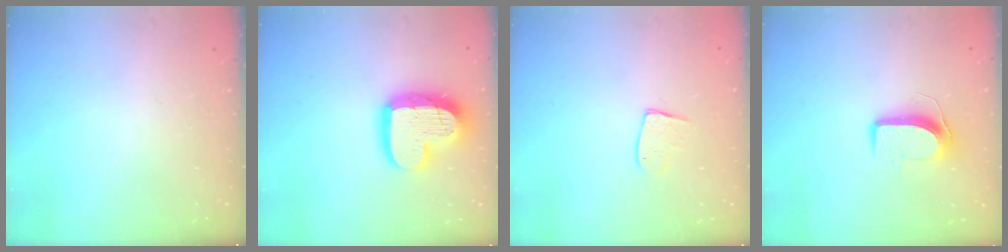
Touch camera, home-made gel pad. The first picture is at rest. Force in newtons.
{"total": 16.9, "press": 16.9, "slide": 1.4}
{"total": 7.9, "press": 7.9, "slide": 0.4}
{"total": 8.9, "press": 8.9, "slide": 0.5}